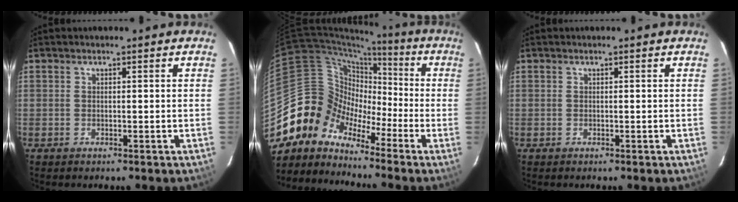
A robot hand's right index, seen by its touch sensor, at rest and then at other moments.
{"total": 10.3, "force": [-6.9, 7.5, 0.5], "torque": [-0.022, 0.053, -0.162]}
{"total": 0.0}